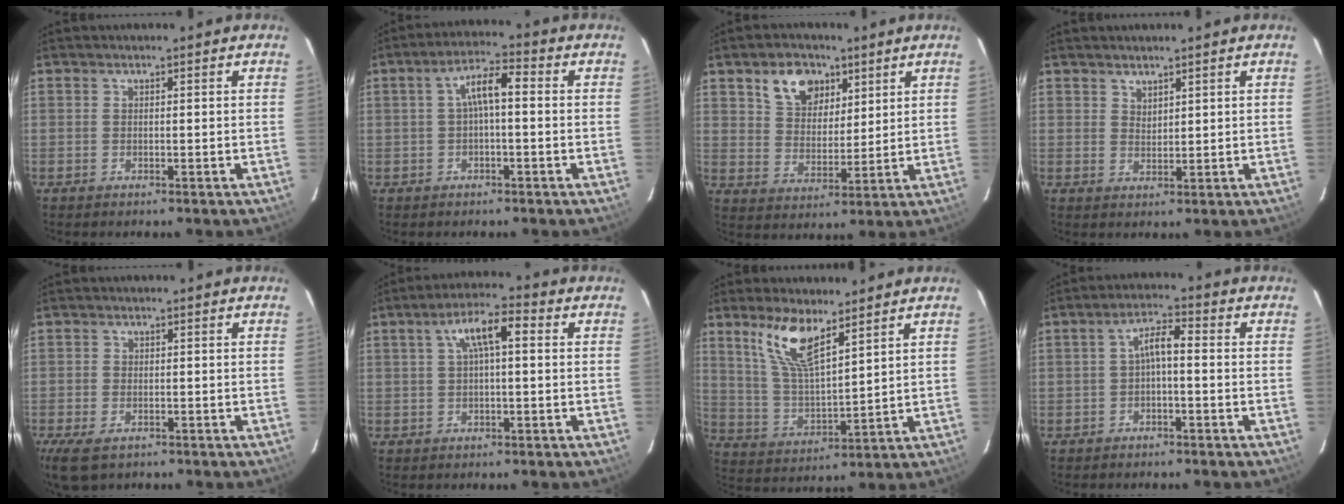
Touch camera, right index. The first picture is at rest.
{"total": 5.5, "force": [-0.1, 1.6, 5.2], "torque": [-0.098, 0.018, 0.002]}
{"total": 9.5, "force": [5.3, 6.4, 4.7], "torque": [-0.085, 0.023, 0.099]}
{"total": 2.0, "force": [1.8, 0.8, 0.4], "torque": [-0.003, 0.002, 0.033]}
{"total": 6.0, "force": [-3.5, 3.3, 3.6], "torque": [-0.085, -0.020, -0.062]}
{"total": 6.7, "force": [1.4, 1.9, 6.2], "torque": [-0.115, 0.020, 0.026]}
{"total": 10.7, "force": [7.0, 2.9, 7.5], "torque": [-0.150, 0.005, 0.147]}
{"total": 3.8, "force": [-1.0, 1.1, 3.5], "torque": [-0.070, 0.014, -0.016]}